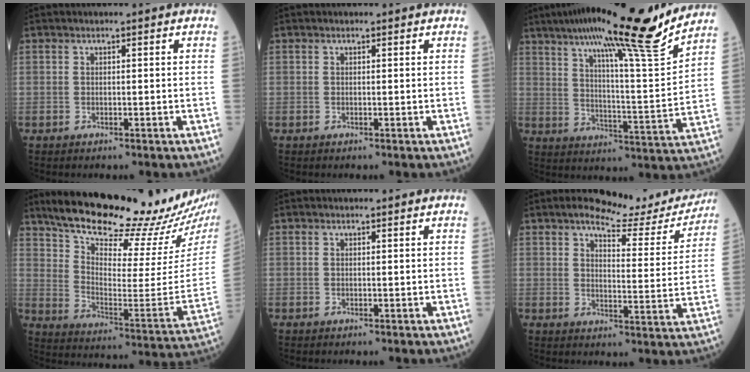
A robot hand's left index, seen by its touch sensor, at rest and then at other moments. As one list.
[{"total": 0.0}, {"total": 21.1, "force": [17.1, -0.2, 12.3], "torque": [-0.189, -0.014, 0.246]}, {"total": 24.8, "force": [21.8, 2.9, 11.4], "torque": [-0.188, -0.071, 0.306]}, {"total": 0.0}, {"total": 11.6, "force": [10.9, 2.2, 3.3], "torque": [-0.036, -0.021, 0.129]}]